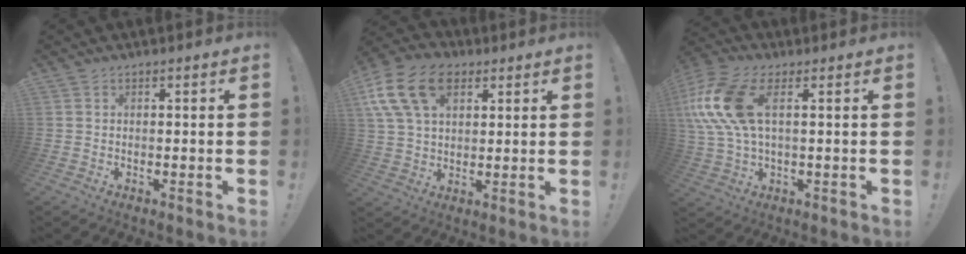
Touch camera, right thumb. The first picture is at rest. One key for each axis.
{"total": 16.3, "fx": 6.7, "fy": 10.7, "fz": 10.3, "tx": -0.200, "ty": -0.011, "tz": 0.128}
{"total": 16.6, "fx": 3.8, "fy": 8.4, "fz": 13.7, "tx": -0.282, "ty": 0.004, "tz": 0.070}